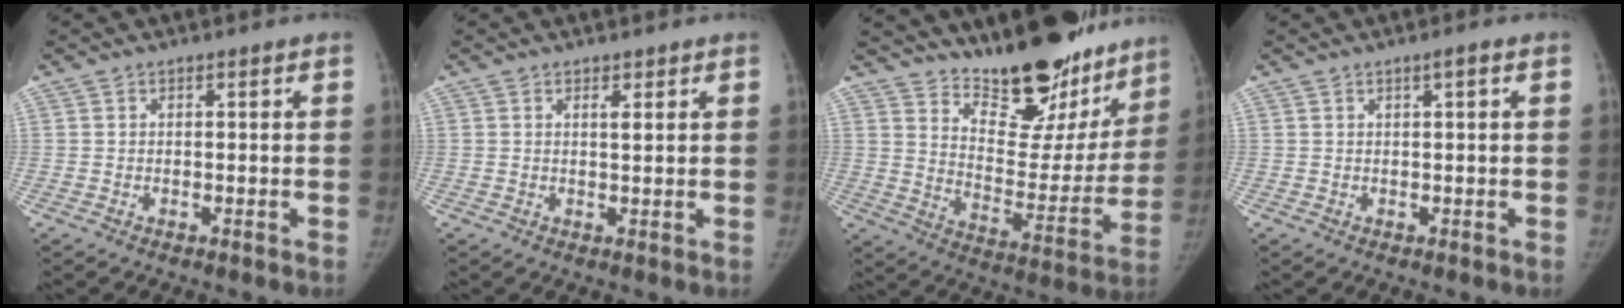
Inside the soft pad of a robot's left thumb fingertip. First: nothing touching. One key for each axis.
{"total": 1.5, "fx": 0.9, "fy": 0.6, "fz": 1.1, "tx": -0.010, "ty": -0.005, "tz": 0.015}
{"total": 23.6, "fx": 19.3, "fy": 8.9, "fz": 10.3, "tx": -0.101, "ty": -0.127, "tz": 0.275}
{"total": 1.4, "fx": 0.6, "fy": 0.1, "fz": 1.3, "tx": -0.023, "ty": 0.002, "tz": 0.008}